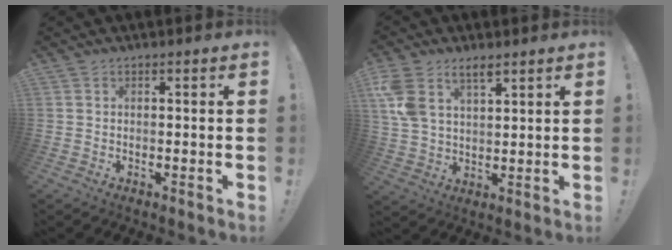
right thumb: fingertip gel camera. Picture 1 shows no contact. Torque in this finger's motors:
{"motor_torque": [1.18, 1.20, 0.38, 0.06, 0.16]}